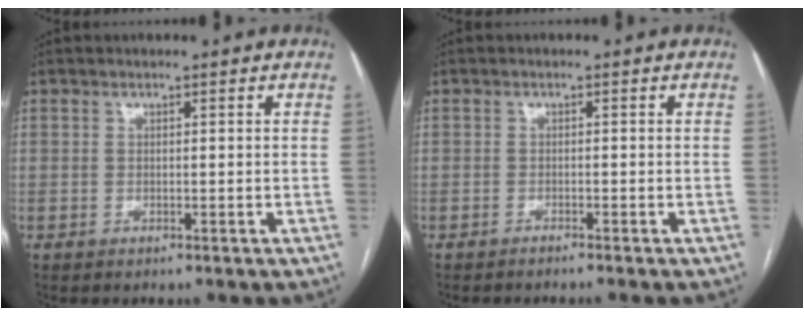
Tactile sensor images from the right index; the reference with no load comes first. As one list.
[{"total": 1.5, "force": [-1.3, -0.4, 0.7], "torque": [-0.009, 0.004, -0.016]}]